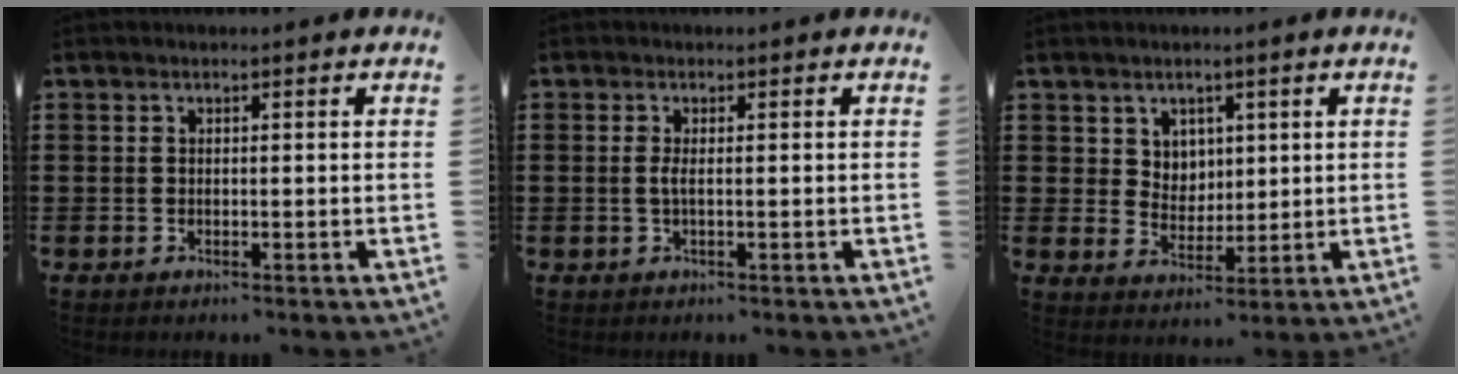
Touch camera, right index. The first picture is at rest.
{"total": 1.4, "force": [-0.1, 0.1, 1.4], "torque": [-0.037, -0.005, -0.005]}
{"total": 4.3, "force": [2.4, 3.6, 0.5], "torque": [-0.021, 0.004, 0.042]}